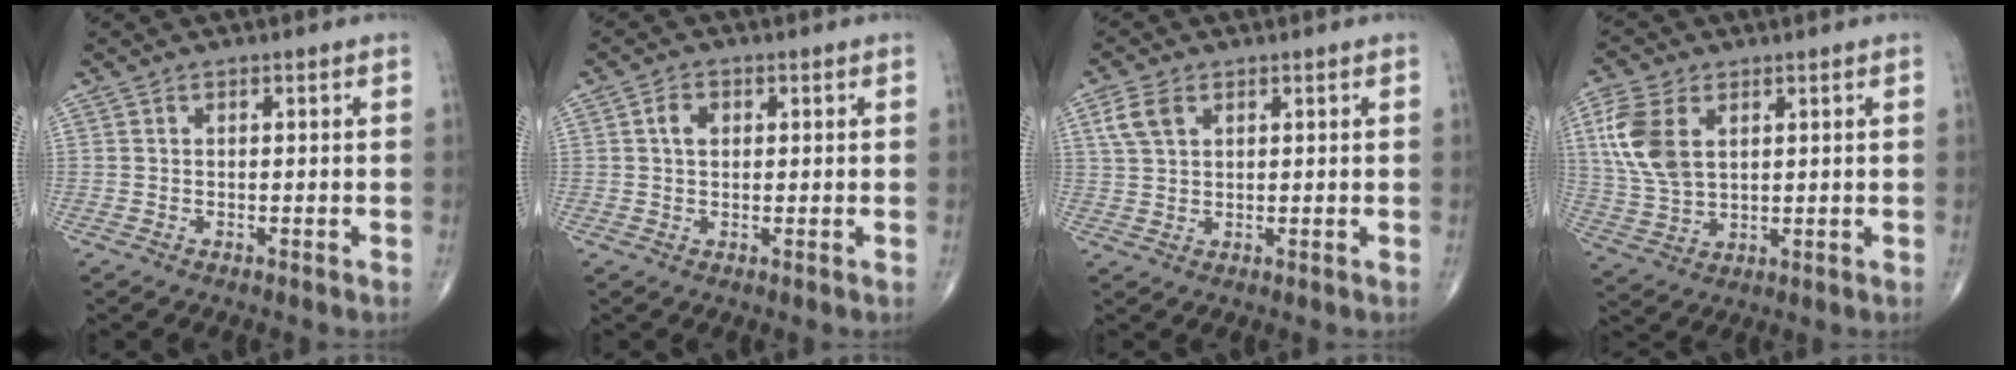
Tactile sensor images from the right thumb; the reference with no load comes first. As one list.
[{"total": 2.8, "force": [0.7, 2.0, 1.8], "torque": [-0.028, 0.005, 0.010]}, {"total": 4.7, "force": [2.1, 2.9, 3.1], "torque": [-0.063, 0.004, 0.047]}, {"total": 10.8, "force": [3.4, 6.7, 7.8], "torque": [-0.168, -0.004, 0.072]}]